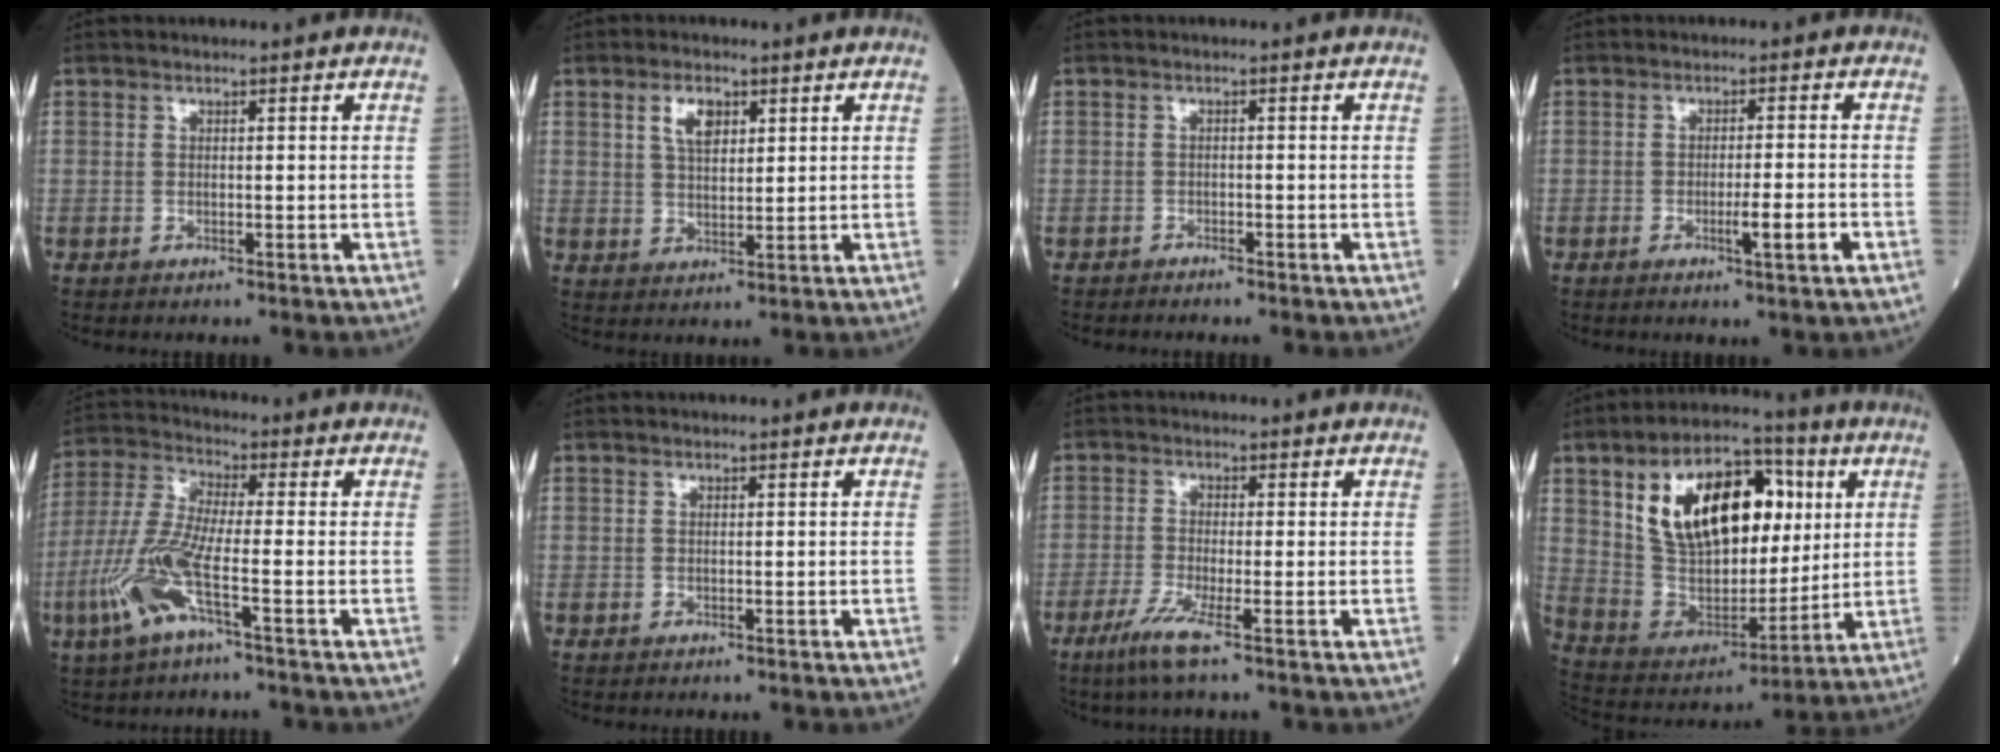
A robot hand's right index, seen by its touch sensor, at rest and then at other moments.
{"total": 4.5, "force": [2.1, 2.1, 3.4], "torque": [-0.064, 0.005, 0.040]}
{"total": 1.7, "force": [-1.5, 0.4, 0.6], "torque": [-0.012, -0.001, -0.019]}
{"total": 3.9, "force": [-1.4, -0.2, 3.7], "torque": [-0.051, -0.004, -0.022]}
{"total": 10.1, "force": [-3.8, 1.0, 9.3], "torque": [-0.215, -0.002, -0.083]}
{"total": 0.0}
{"total": 4.8, "force": [-2.8, -0.3, 3.9], "torque": [-0.084, -0.016, -0.061]}
{"total": 21.2, "force": [6.4, 10.7, 17.2], "torque": [-0.311, 0.035, 0.114]}